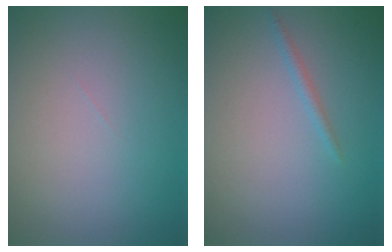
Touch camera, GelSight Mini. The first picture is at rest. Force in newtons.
{"total": 0.8, "press": 0.8, "slide": 0.0}